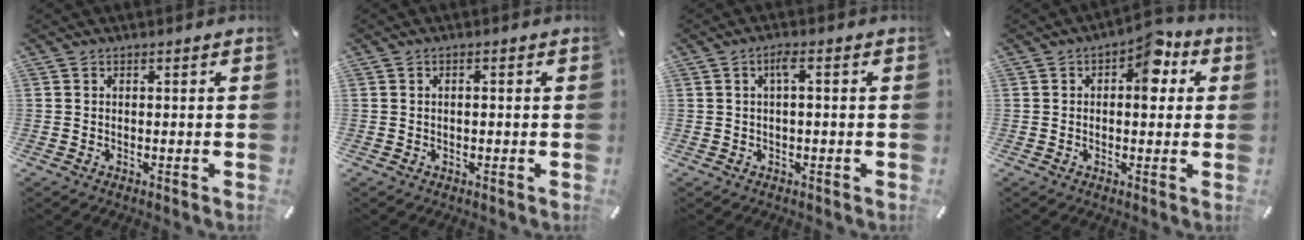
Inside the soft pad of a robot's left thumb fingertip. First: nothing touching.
{"total": 1.0, "force": [-0.1, 0.4, 0.9], "torque": [-0.017, 0.002, -0.003]}
{"total": 3.3, "force": [0.4, 0.8, 3.2], "torque": [-0.062, 0.007, 0.005]}
{"total": 8.4, "force": [2.7, 4.7, 6.4], "torque": [-0.072, -0.012, 0.039]}